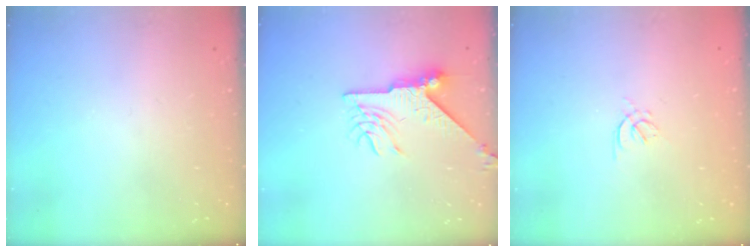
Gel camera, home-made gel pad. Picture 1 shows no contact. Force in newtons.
{"total": 7.7, "press": 7.7, "slide": 1.0}
{"total": 1.5, "press": 1.4, "slide": 0.6}